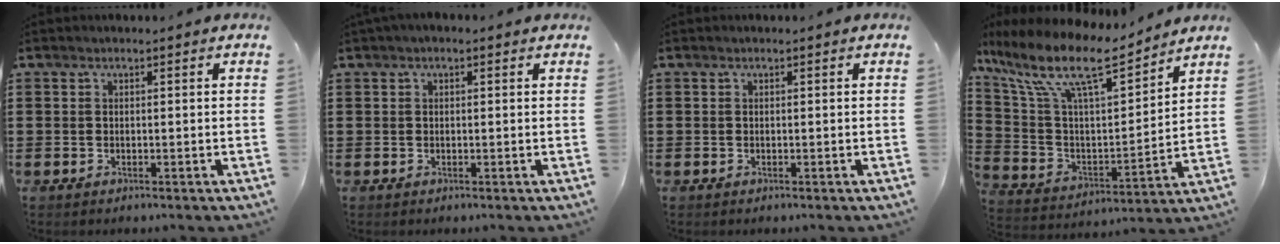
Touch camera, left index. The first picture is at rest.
{"total": 0.7, "force": [0.1, 0.4, 0.6], "torque": [-0.011, 0.005, 0.002]}
{"total": 0.0}
{"total": 13.0, "force": [9.5, 3.2, 8.4], "torque": [-0.204, -0.055, 0.159]}